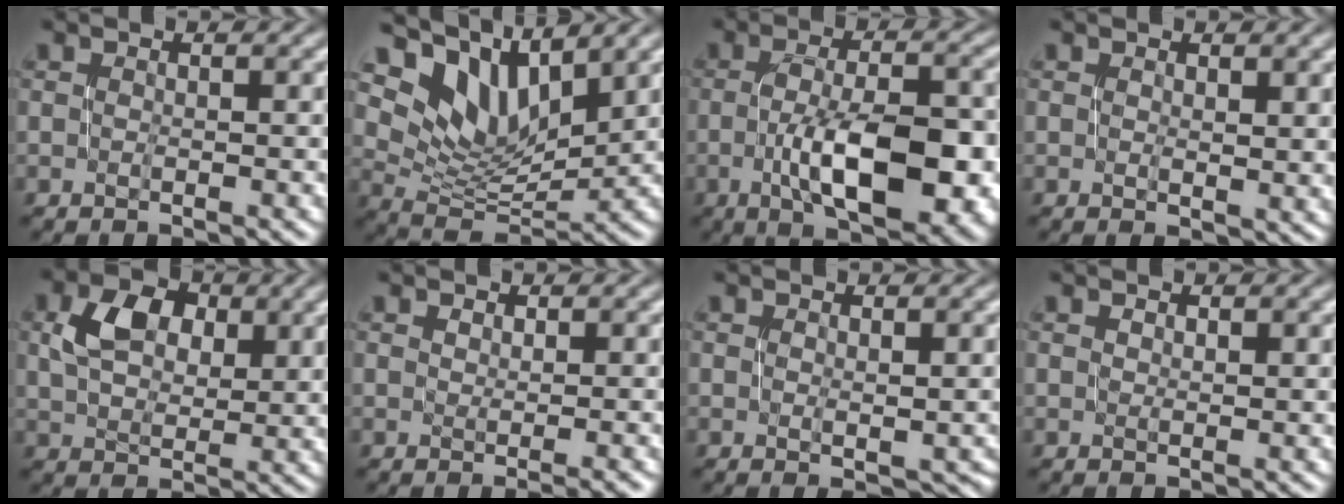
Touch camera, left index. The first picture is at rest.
{"total": 7.6, "force": [5.5, 3.6, 3.8], "torque": [-0.074, -0.002, 0.102]}
{"total": 10.2, "force": [-2.8, 4.0, 9.0], "torque": [-0.149, 0.002, -0.044]}
{"total": 1.4, "force": [0.4, 0.6, 1.2], "torque": [-0.018, 0.001, 0.009]}
{"total": 5.4, "force": [2.1, 3.7, 3.3], "torque": [-0.062, 0.008, 0.035]}
{"total": 1.1, "force": [0.0, 0.4, 1.0], "torque": [-0.005, 0.003, -0.001]}
{"total": 2.2, "force": [0.0, 1.0, 1.9], "torque": [-0.015, 0.004, 0.007]}
{"total": 0.0}